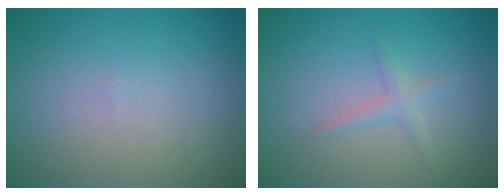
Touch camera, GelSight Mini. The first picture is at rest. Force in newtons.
{"total": 1.3, "press": 1.3, "slide": 0.0}